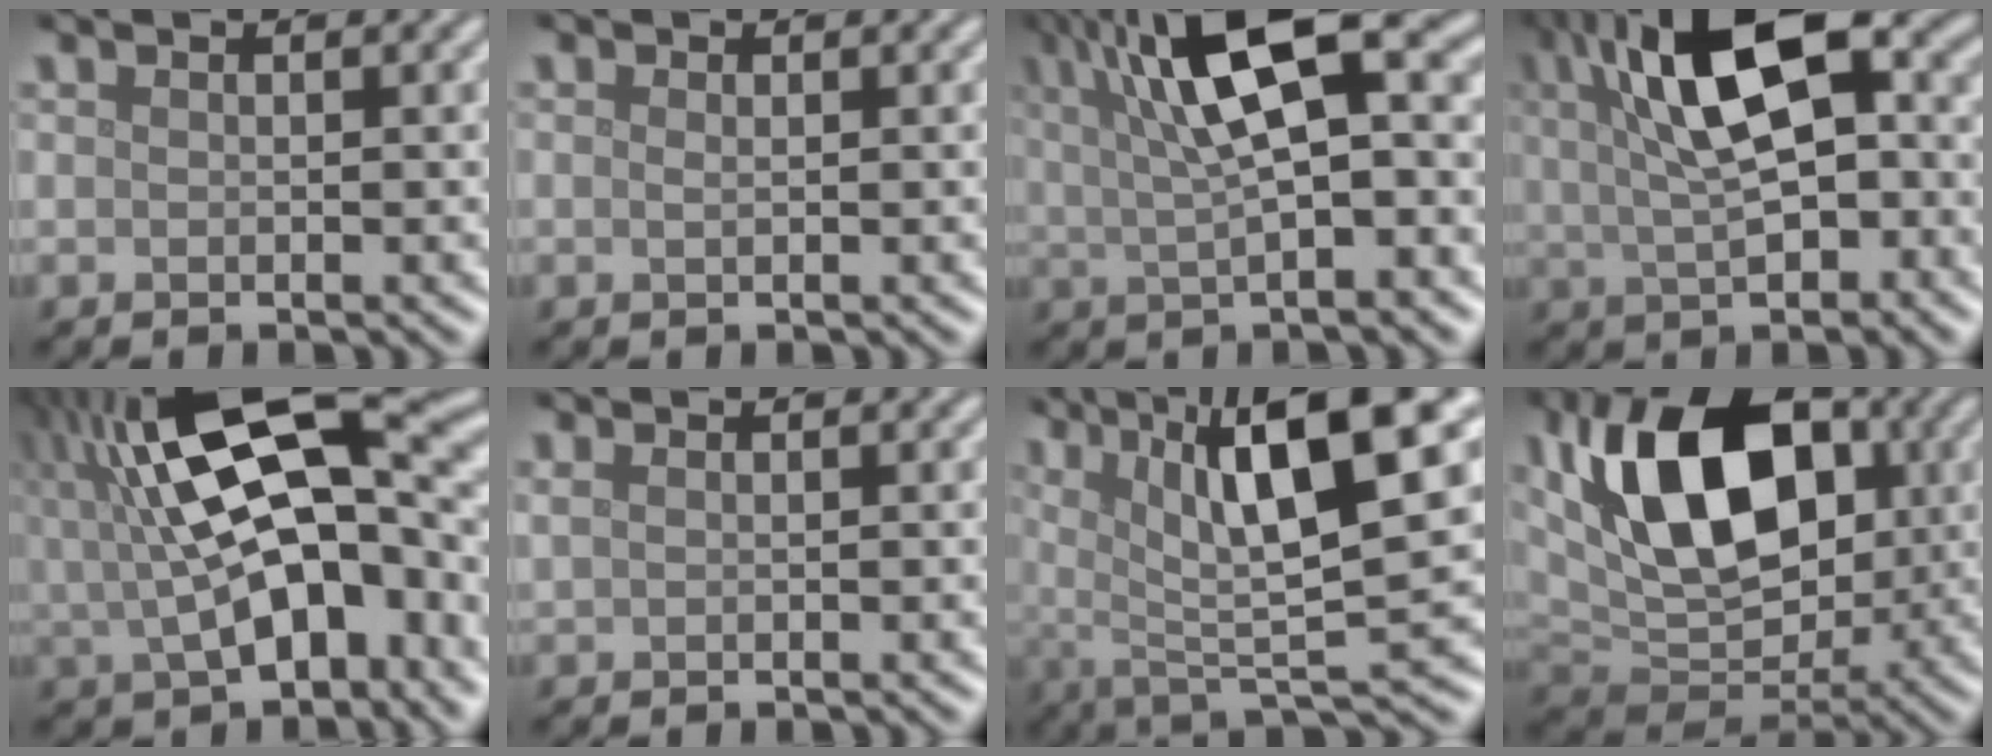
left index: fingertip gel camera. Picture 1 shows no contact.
{"total": 0.6, "force": [0.1, 0.4, 0.4], "torque": [-0.007, -0.001, 0.000]}
{"total": 10.9, "force": [3.1, 3.4, 9.9], "torque": [-0.160, 0.020, 0.049]}
{"total": 11.3, "force": [2.6, 4.8, 9.9], "torque": [-0.162, 0.018, 0.035]}
{"total": 16.7, "force": [2.2, 8.6, 14.2], "torque": [-0.240, 0.001, 0.043]}
{"total": 0.9, "force": [0.6, 0.4, 0.5], "torque": [-0.013, 0.001, 0.013]}
{"total": 12.9, "force": [3.9, 3.5, 11.8], "torque": [-0.181, 0.013, 0.067]}
{"total": 12.5, "force": [2.9, 7.7, 9.4], "torque": [-0.156, 0.010, 0.040]}